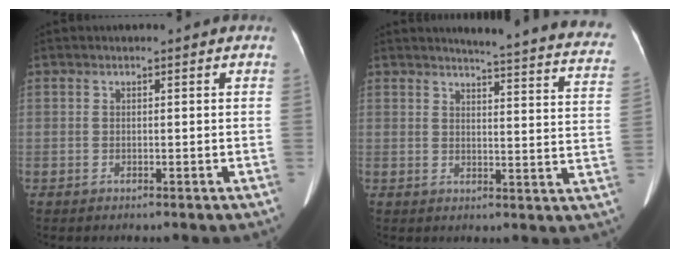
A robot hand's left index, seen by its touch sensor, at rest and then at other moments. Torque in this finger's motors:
{"motor_torque": [0.30, -0.65, 0.01, 0.05]}